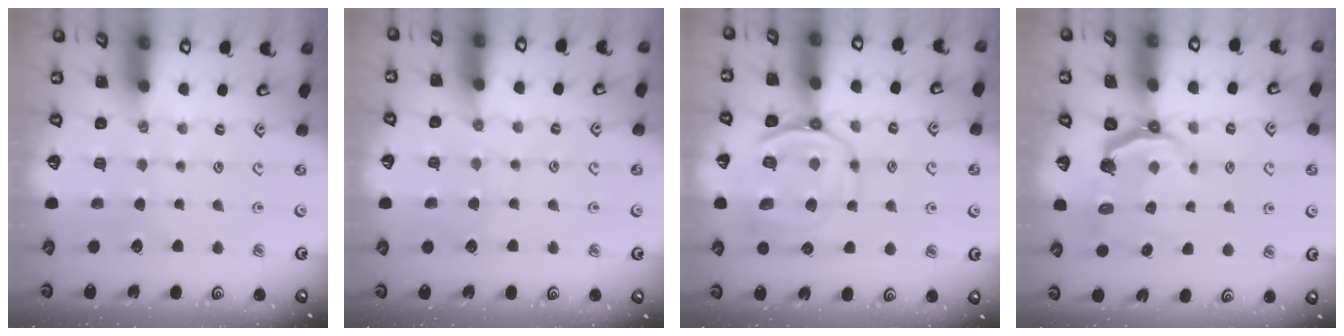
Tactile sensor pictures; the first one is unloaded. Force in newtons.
{"total": 6.2, "press": 6.2, "slide": 0.6}
{"total": 13.0, "press": 12.9, "slide": 1.3}
{"total": 4.6, "press": 3.0, "slide": 3.4}